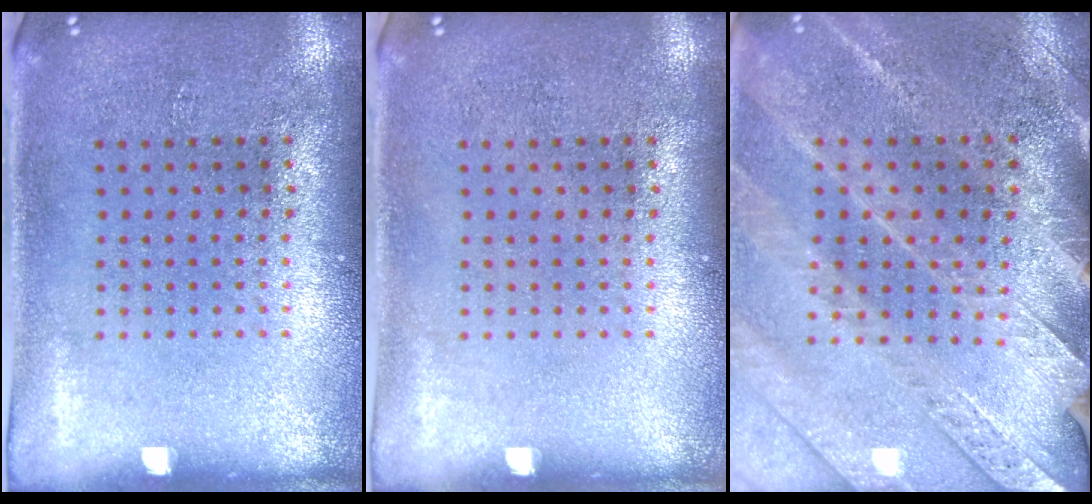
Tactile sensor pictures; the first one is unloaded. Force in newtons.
{"total": 0.0}
{"total": 2.9, "press": 2.8, "slide": 0.4}